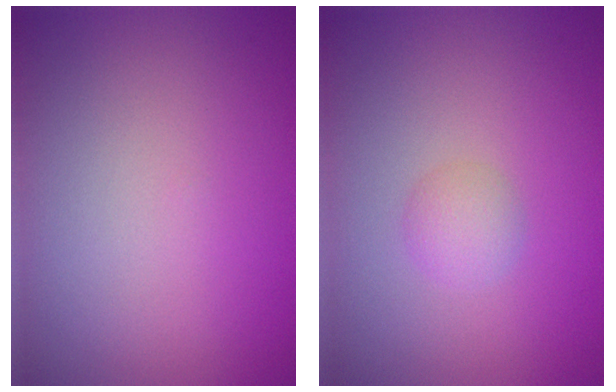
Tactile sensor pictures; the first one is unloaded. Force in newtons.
{"total": 1.5, "press": 1.5, "slide": 0.1}